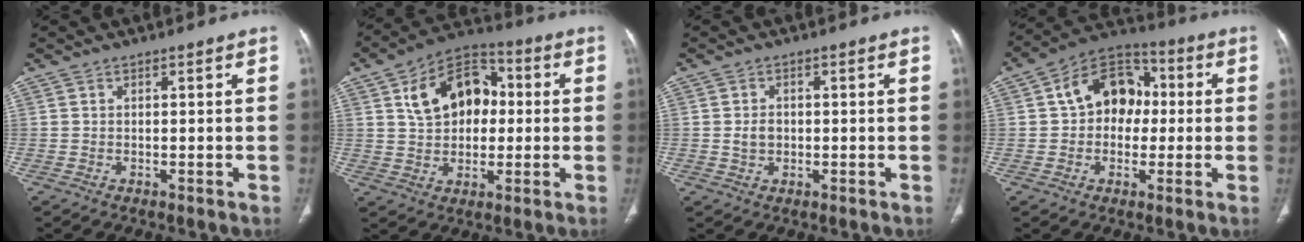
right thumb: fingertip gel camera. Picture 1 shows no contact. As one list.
[{"total": 14.6, "force": [2.7, 10.2, 10.0], "torque": [-0.127, 0.020, 0.038]}, {"total": 2.6, "force": [-0.1, 2.1, 1.5], "torque": [-0.022, 0.005, 0.000]}, {"total": 13.3, "force": [1.2, 9.9, 8.8], "torque": [-0.097, 0.032, 0.008]}]